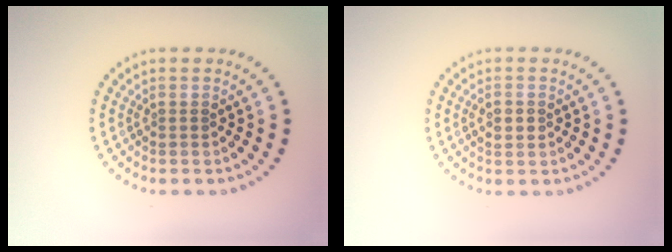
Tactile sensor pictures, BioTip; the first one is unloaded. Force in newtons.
{"total": 1.3, "press": 1.3, "slide": 0.0}